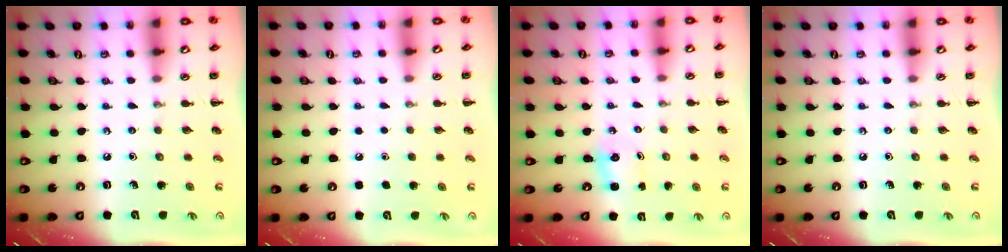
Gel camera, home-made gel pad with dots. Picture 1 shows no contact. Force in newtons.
{"total": 1.7, "press": 1.7, "slide": 0.1}
{"total": 2.0, "press": 1.9, "slide": 0.7}
{"total": 0.0}